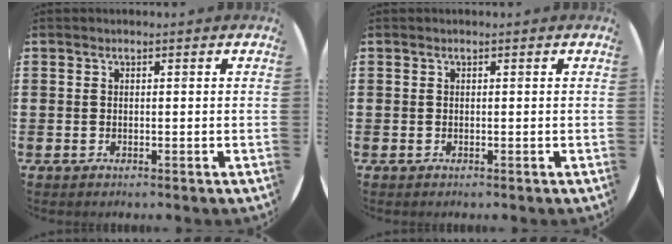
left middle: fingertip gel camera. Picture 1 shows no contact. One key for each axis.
{"total": 0.0}